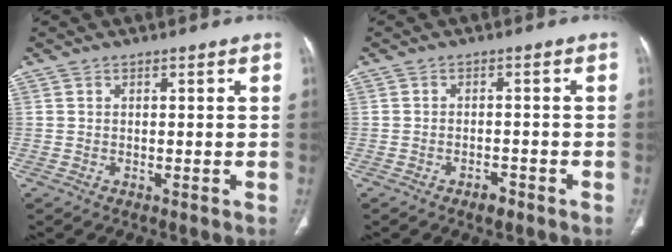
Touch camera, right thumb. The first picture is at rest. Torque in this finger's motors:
{"motor_torque": [-0.17, 0.03, -0.21, 0.03, 0.05]}